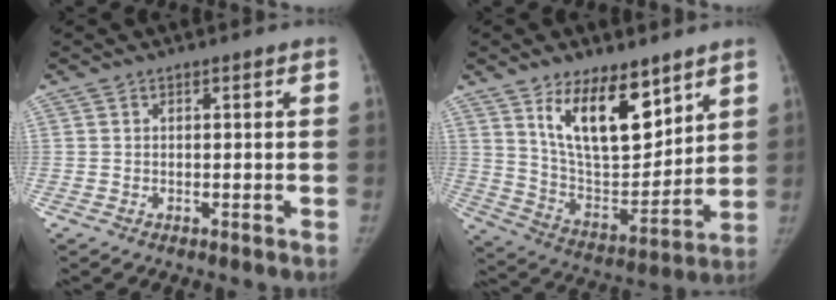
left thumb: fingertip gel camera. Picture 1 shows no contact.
{"total": 17.4, "force": [10.0, 8.1, 11.7], "torque": [-0.145, -0.066, 0.189]}